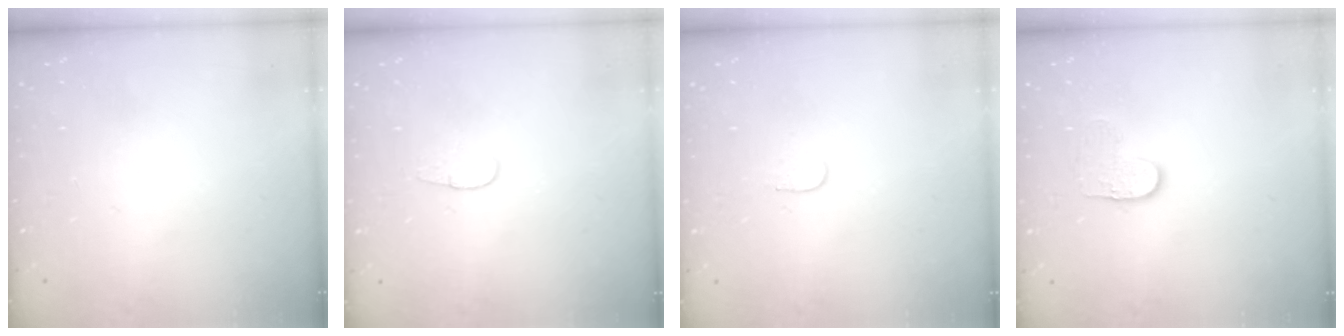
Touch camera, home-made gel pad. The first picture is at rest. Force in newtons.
{"total": 3.6, "press": 3.6, "slide": 0.4}
{"total": 4.9, "press": 4.9, "slide": 0.3}
{"total": 4.3, "press": 4.3, "slide": 0.5}